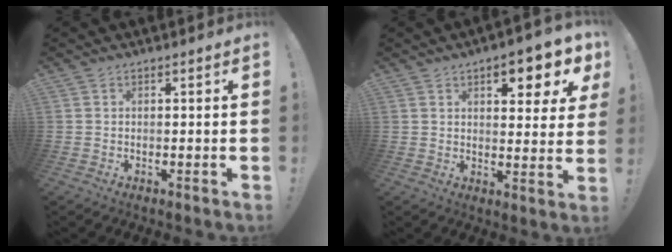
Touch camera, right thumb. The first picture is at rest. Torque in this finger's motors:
{"motor_torque": [1.00, 2.44, 0.41, 0.07, 0.01]}